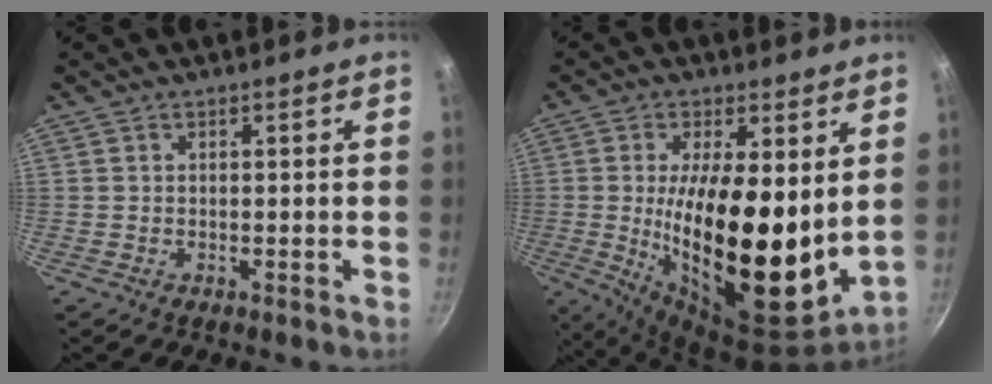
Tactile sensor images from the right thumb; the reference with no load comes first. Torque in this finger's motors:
{"motor_torque": [2.31, 2.70, 2.77, 0.01, 0.83]}